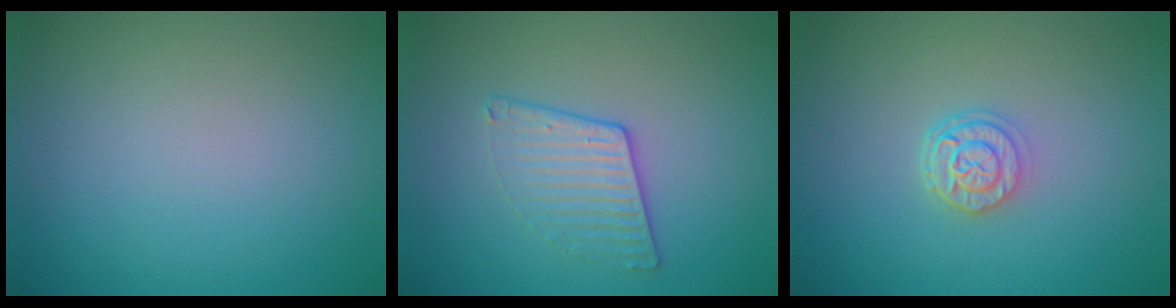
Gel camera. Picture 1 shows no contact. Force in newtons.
{"total": 2.3, "press": 1.9, "slide": 1.3}
{"total": 2.6, "press": 2.1, "slide": 1.5}